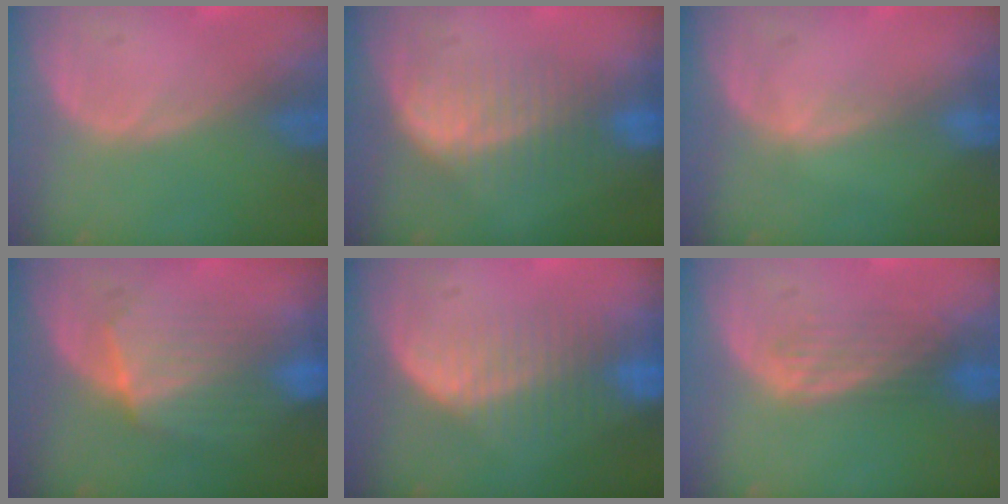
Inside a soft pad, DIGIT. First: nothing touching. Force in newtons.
{"total": 6.8, "press": 6.5, "slide": 2.3}
{"total": 0.6, "press": 0.5, "slide": 0.2}
{"total": 7.0, "press": 6.8, "slide": 1.2}
{"total": 8.4, "press": 7.2, "slide": 4.4}
{"total": 3.8, "press": 3.2, "slide": 1.9}